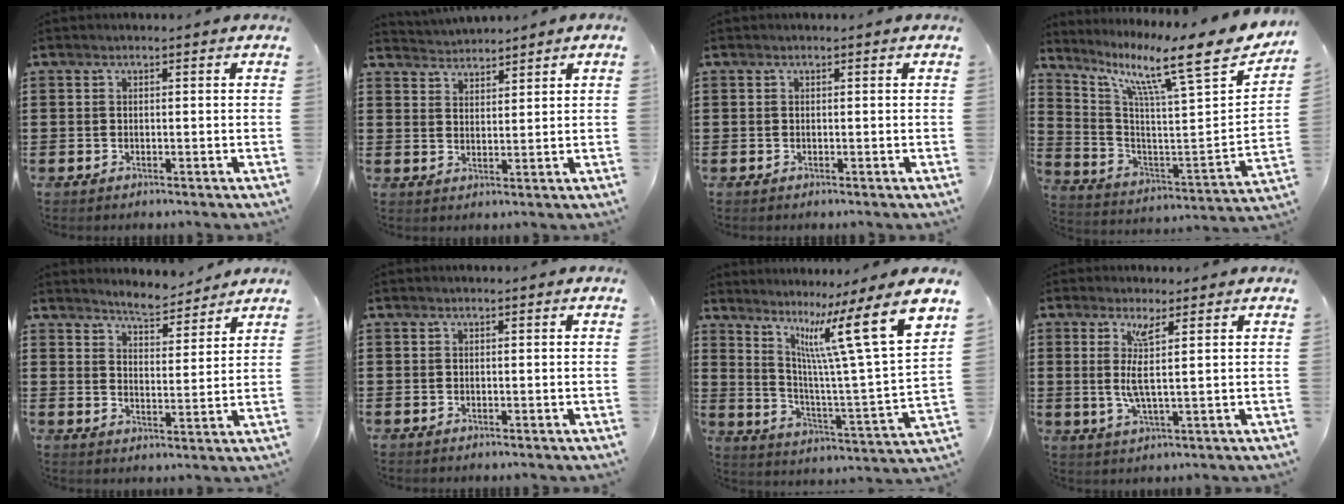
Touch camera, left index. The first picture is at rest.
{"total": 2.8, "force": [2.7, 0.1, -0.5], "torque": [-0.001, -0.008, 0.051]}
{"total": 0.0}
{"total": 12.6, "force": [8.9, 1.3, 8.8], "torque": [-0.170, -0.072, 0.131]}
{"total": 4.2, "force": [4.2, 0.0, 0.3], "torque": [-0.022, -0.024, 0.074]}
{"total": 0.0}
{"total": 14.1, "force": [8.1, 0.4, 11.5], "torque": [-0.210, -0.057, 0.117]}
{"total": 5.2, "force": [1.4, 0.3, 5.0], "torque": [-0.099, -0.007, 0.023]}